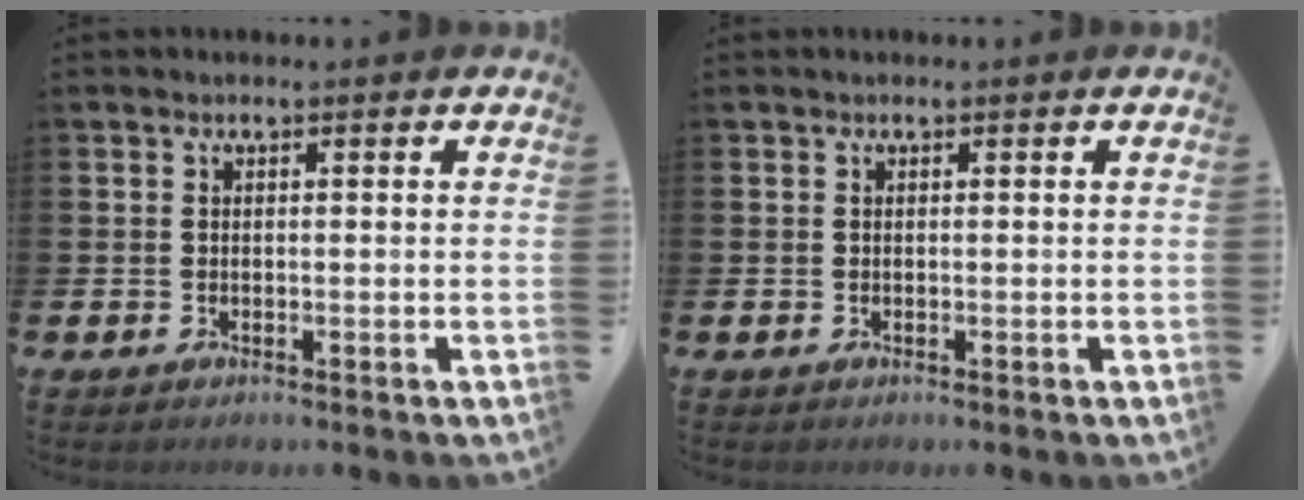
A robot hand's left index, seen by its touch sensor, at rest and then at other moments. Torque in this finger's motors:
{"motor_torque": [0.14, -1.56, -0.04, -0.01]}